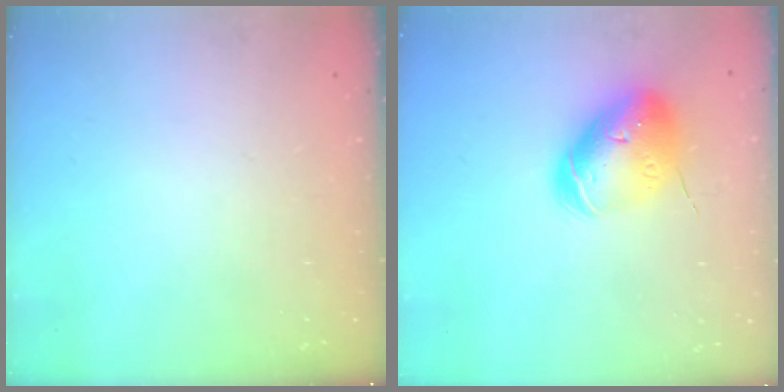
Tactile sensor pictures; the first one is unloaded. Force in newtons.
{"total": 15.6, "press": 15.3, "slide": 2.7}